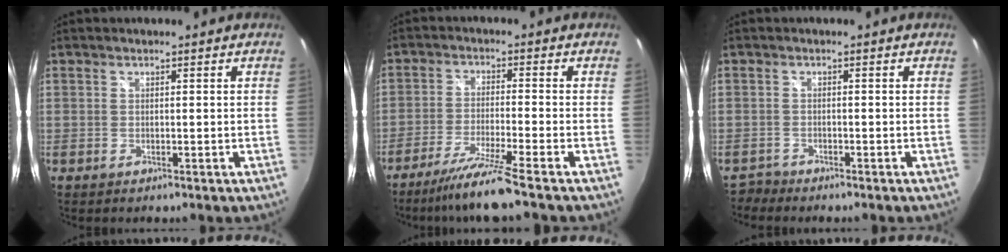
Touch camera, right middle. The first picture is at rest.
{"total": 8.8, "force": [-7.0, -2.2, 4.8], "torque": [-0.105, -0.019, -0.123]}
{"total": 2.0, "force": [-1.9, 0.5, -0.5], "torque": [0.005, -0.001, -0.041]}